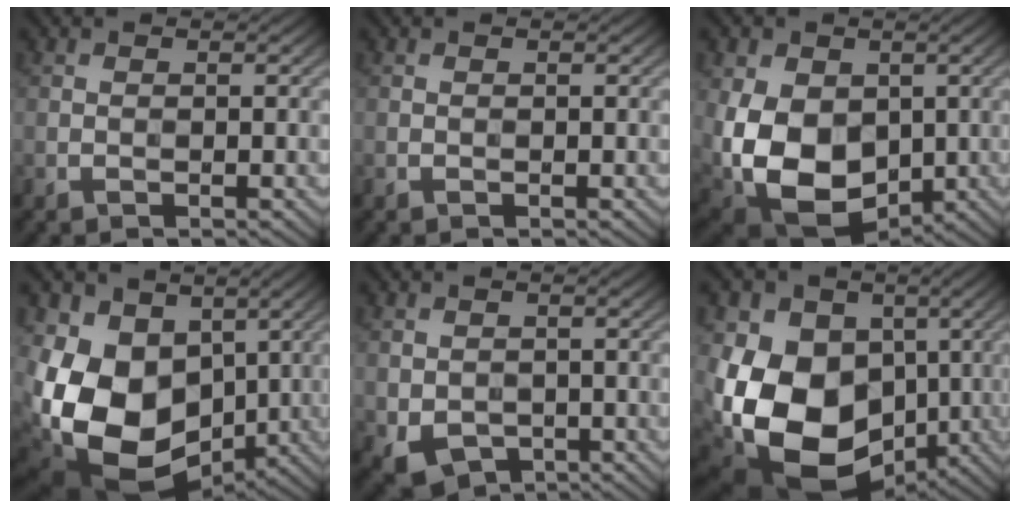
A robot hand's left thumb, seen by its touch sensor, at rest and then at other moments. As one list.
[{"total": 0.0}, {"total": 14.7, "force": [-1.0, 10.7, 10.0], "torque": [-0.211, -0.030, -0.009]}, {"total": 16.5, "force": [-0.2, 12.5, 10.8], "torque": [-0.236, -0.033, 0.016]}, {"total": 3.5, "force": [-1.3, 2.7, 1.7], "torque": [-0.040, -0.015, -0.021]}, {"total": 18.4, "force": [-2.2, 14.2, 11.6], "torque": [-0.229, -0.030, -0.044]}]